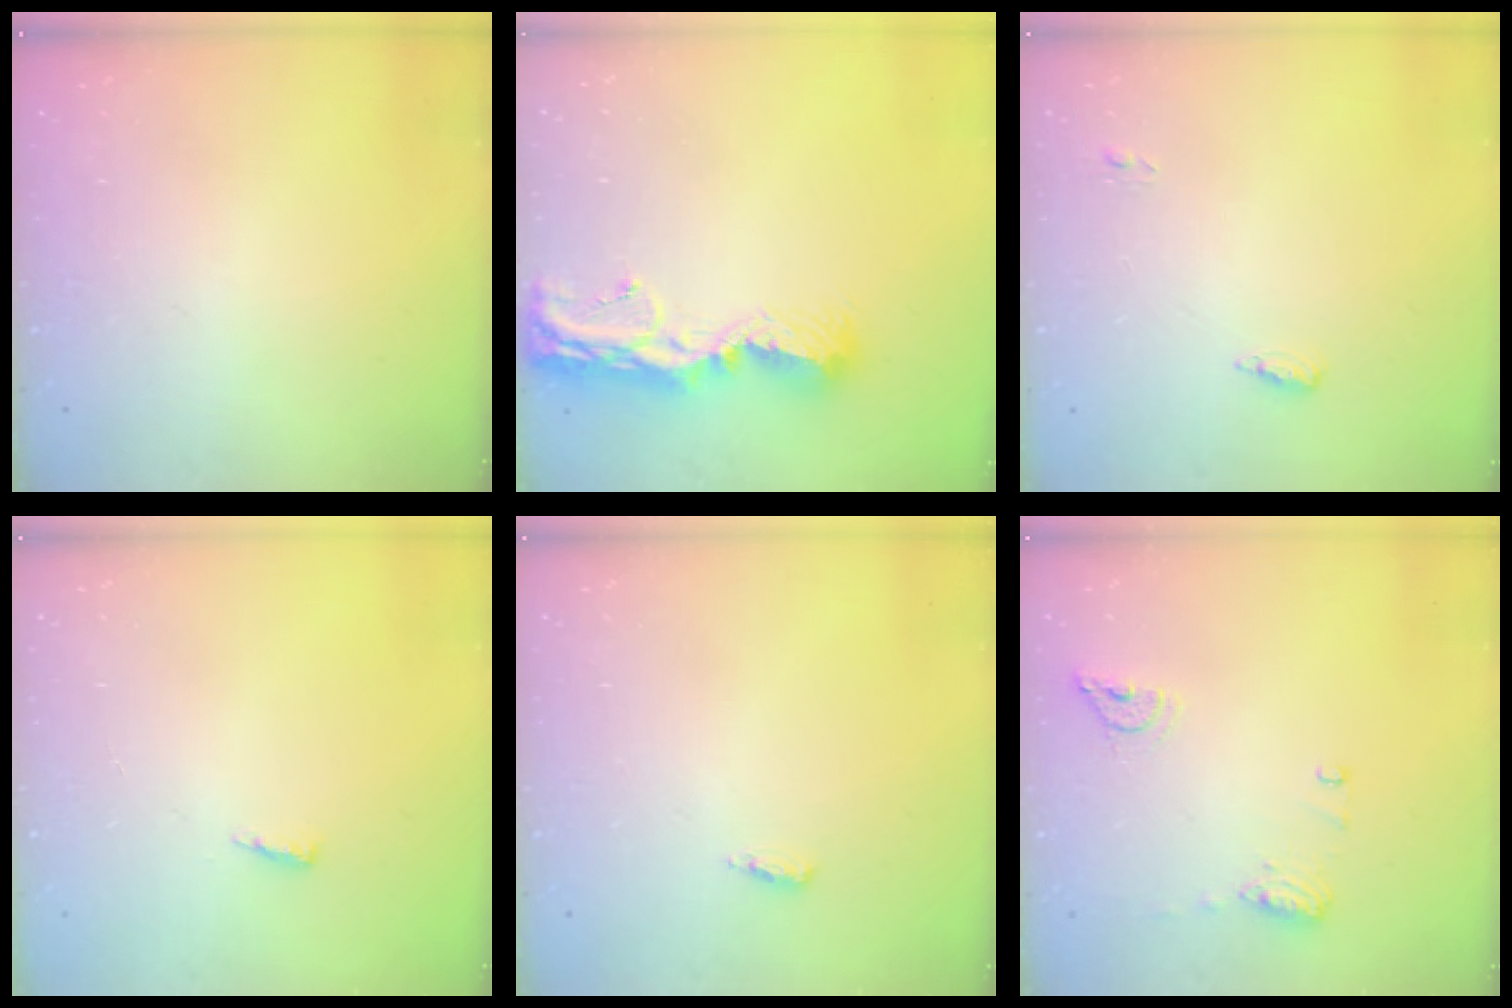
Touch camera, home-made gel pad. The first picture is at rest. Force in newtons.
{"total": 12.3, "press": 12.3, "slide": 1.3}
{"total": 4.9, "press": 4.6, "slide": 1.5}
{"total": 5.0, "press": 4.9, "slide": 0.9}
{"total": 2.7, "press": 2.5, "slide": 1.0}
{"total": 9.1, "press": 9.1, "slide": 1.1}